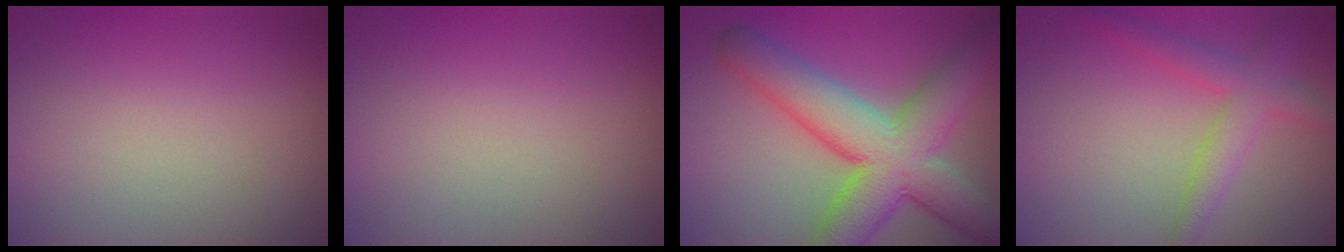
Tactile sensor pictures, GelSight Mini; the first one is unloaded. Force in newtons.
{"total": 0.0}
{"total": 9.9, "press": 9.9, "slide": 0.4}
{"total": 3.2, "press": 3.2, "slide": 0.1}